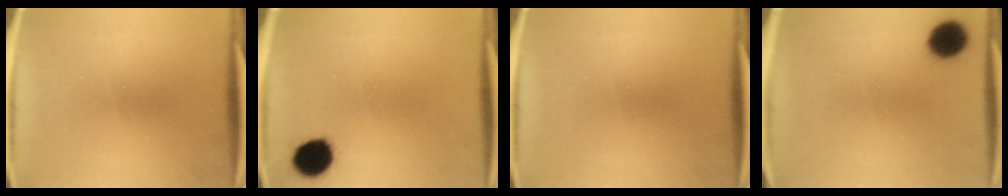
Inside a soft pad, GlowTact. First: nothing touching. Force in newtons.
{"total": 8.4}
{"total": 0.0}
{"total": 9.5}